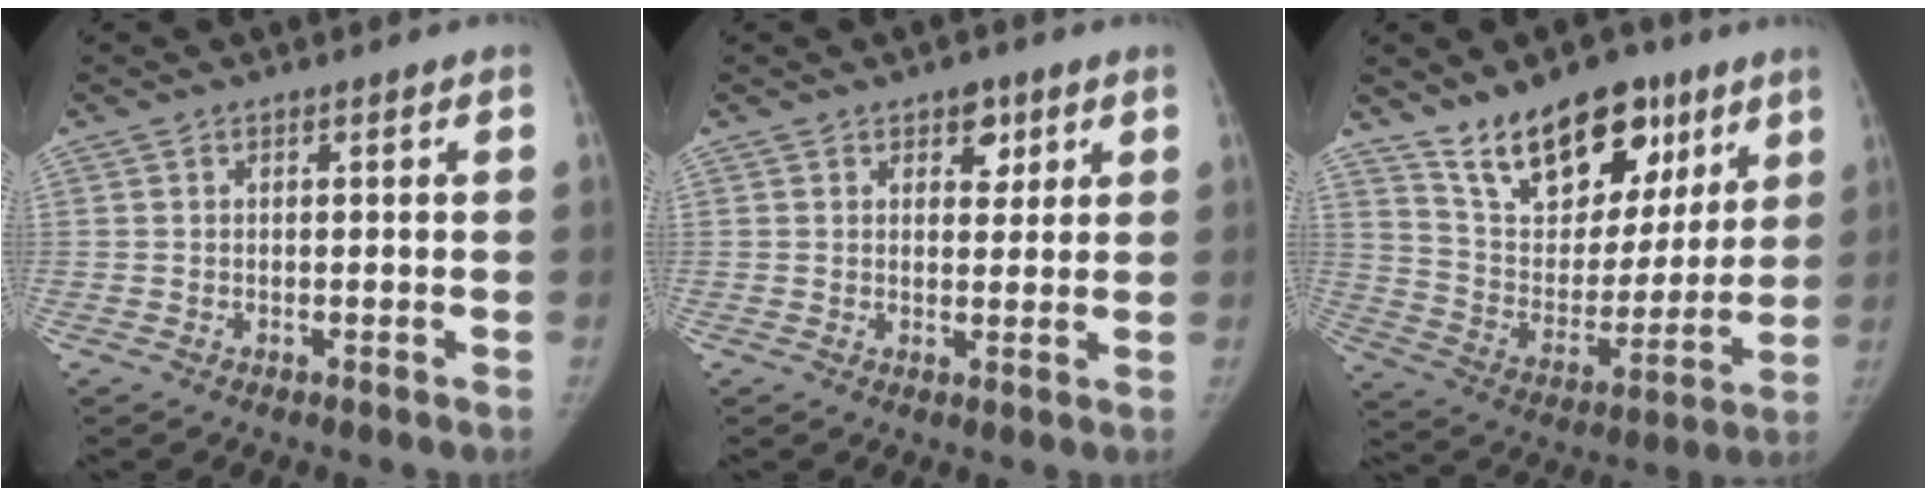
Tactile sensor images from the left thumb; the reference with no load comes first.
{"total": 4.0, "force": [2.2, 2.6, 2.1], "torque": [0.001, -0.009, 0.029]}
{"total": 20.8, "force": [13.4, 11.4, 11.1], "torque": [-0.119, -0.063, 0.228]}